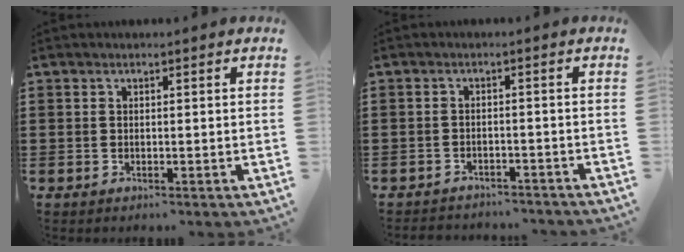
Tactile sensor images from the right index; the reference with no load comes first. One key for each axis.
{"total": 2.1, "fx": -2.1, "fy": 0.3, "fz": -0.1, "tx": -0.006, "ty": -0.001, "tz": -0.045}